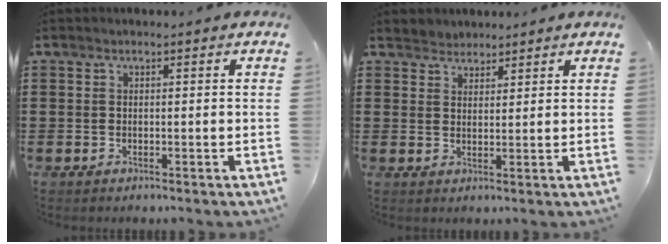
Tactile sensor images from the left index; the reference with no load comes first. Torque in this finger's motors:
{"motor_torque": [0.04, 0.04, -0.01, 0.00]}